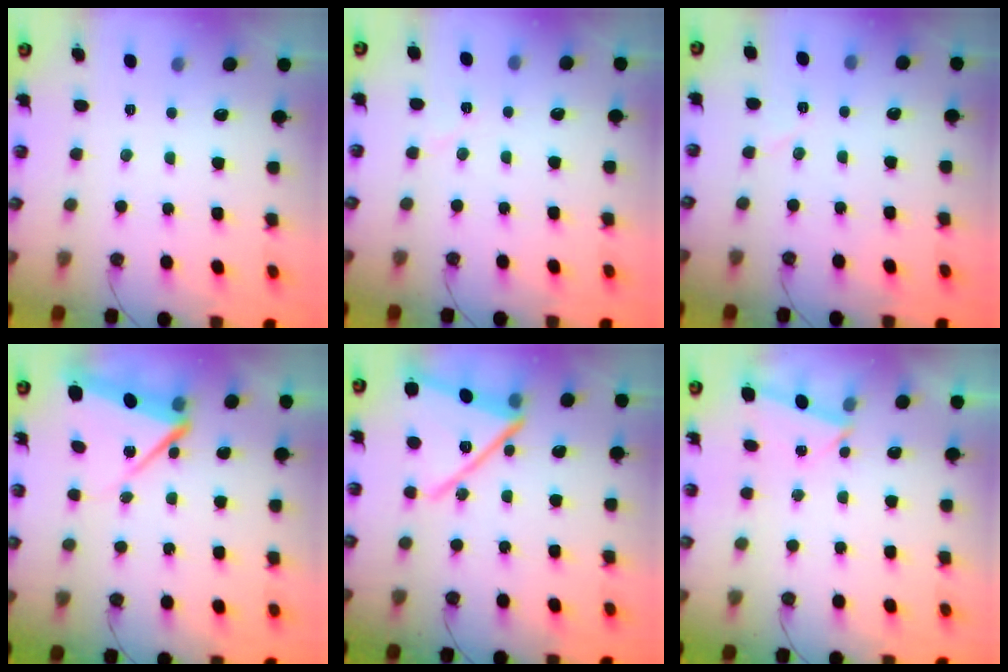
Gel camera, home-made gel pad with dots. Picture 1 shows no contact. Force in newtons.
{"total": 4.9, "press": 4.2, "slide": 2.5}
{"total": 4.4, "press": 4.1, "slide": 1.8}
{"total": 8.4, "press": 8.4, "slide": 0.6}
{"total": 17.9, "press": 17.7, "slide": 2.6}
{"total": 2.7, "press": 2.1, "slide": 1.8}